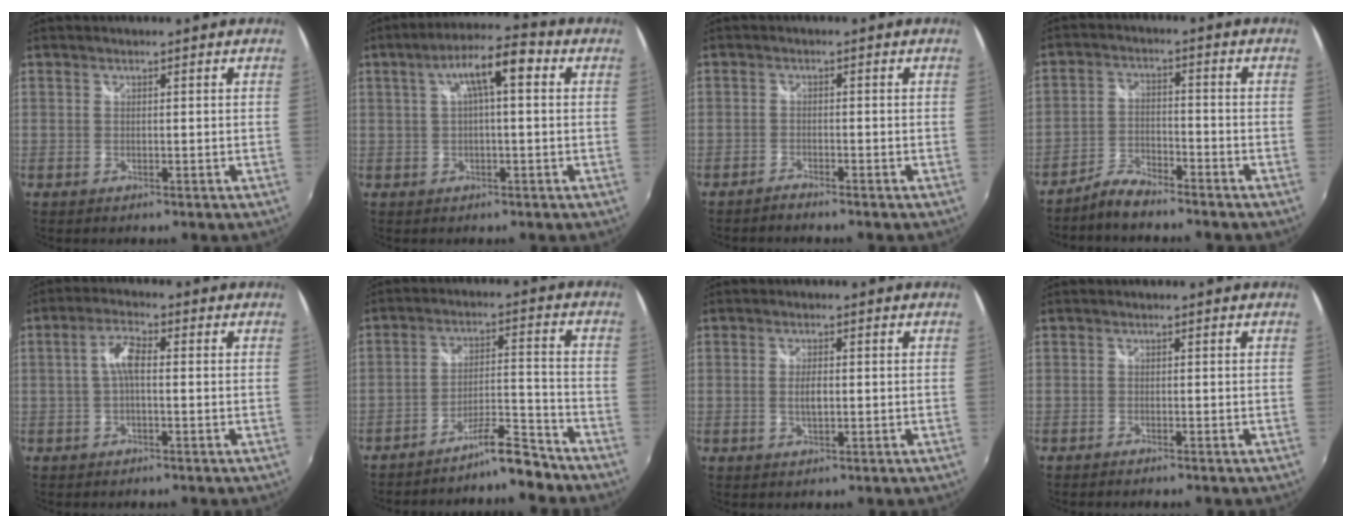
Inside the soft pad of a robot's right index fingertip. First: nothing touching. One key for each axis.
{"total": 8.5, "fx": 2.1, "fy": 2.2, "fz": 7.9, "tx": -0.137, "ty": 0.028, "tz": 0.034}
{"total": 1.7, "fx": -1.6, "fy": 0.1, "fz": 0.2, "tx": -0.016, "ty": -0.004, "tz": -0.033}
{"total": 5.3, "fx": -4.8, "fy": 1.2, "fz": 1.8, "tx": -0.051, "ty": 0.007, "tz": -0.091}
{"total": 4.8, "fx": -0.2, "fy": 1.5, "fz": 4.5, "tx": -0.091, "ty": 0.014, "tz": -0.004}
{"total": 7.8, "fx": -7.3, "fy": 0.7, "fz": 2.9, "tx": -0.053, "ty": 0.023, "tz": -0.118}
{"total": 2.7, "fx": -0.2, "fy": 1.0, "fz": 2.5, "tx": -0.046, "ty": -0.002, "tz": -0.002}
{"total": 0.9, "fx": -0.8, "fy": 0.2, "fz": 0.3, "tx": -0.010, "ty": -0.004, "tz": -0.017}